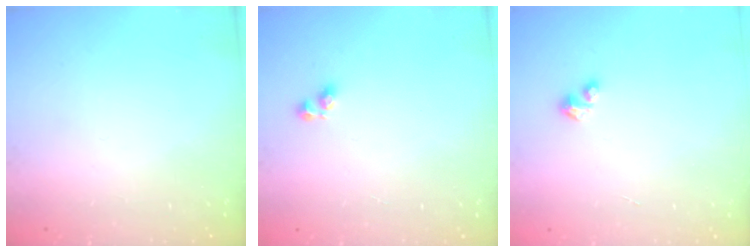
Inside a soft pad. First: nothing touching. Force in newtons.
{"total": 3.1, "press": 3.1, "slide": 0.5}
{"total": 1.7, "press": 1.7, "slide": 0.2}